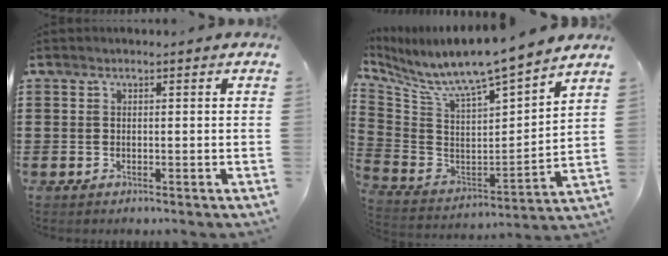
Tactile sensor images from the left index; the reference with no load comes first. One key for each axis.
{"total": 8.0, "fx": 7.3, "fy": -0.2, "fz": 3.3, "tx": -0.101, "ty": -0.071, "tz": 0.117}